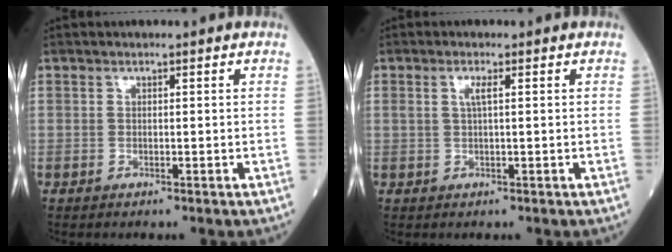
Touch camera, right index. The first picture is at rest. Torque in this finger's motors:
{"motor_torque": [0.30, 0.26, 0.21, 0.06]}